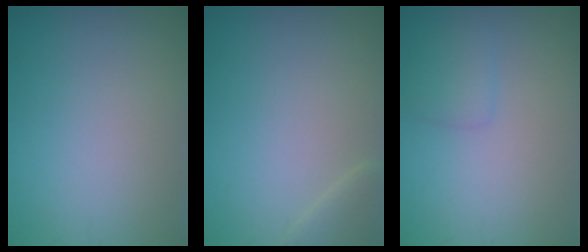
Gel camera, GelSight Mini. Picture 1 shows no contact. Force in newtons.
{"total": 1.7, "press": 1.7, "slide": 0.1}
{"total": 1.4, "press": 1.4, "slide": 0.1}